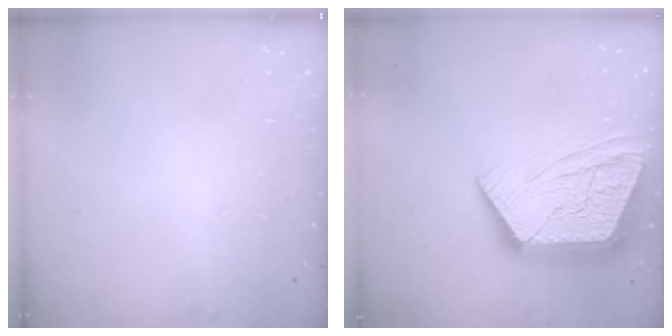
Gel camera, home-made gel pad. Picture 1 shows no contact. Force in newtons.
{"total": 19.1, "press": 19.0, "slide": 1.6}